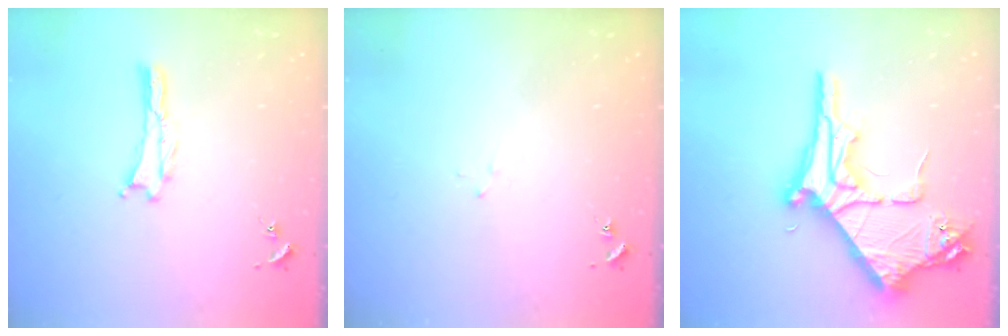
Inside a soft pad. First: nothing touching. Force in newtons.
{"total": 1.8, "press": 1.8, "slide": 0.1}
{"total": 10.9, "press": 10.9, "slide": 1.1}